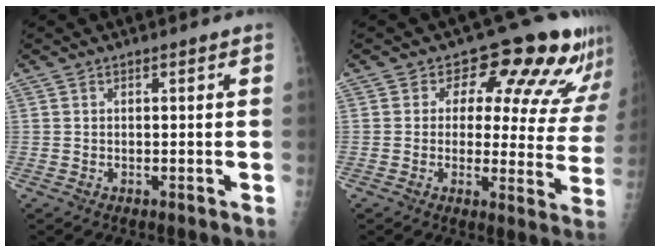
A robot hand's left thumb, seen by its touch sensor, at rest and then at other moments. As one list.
[{"total": 15.2, "force": [10.3, 7.6, 8.2], "torque": [-0.039, -0.050, 0.102]}]